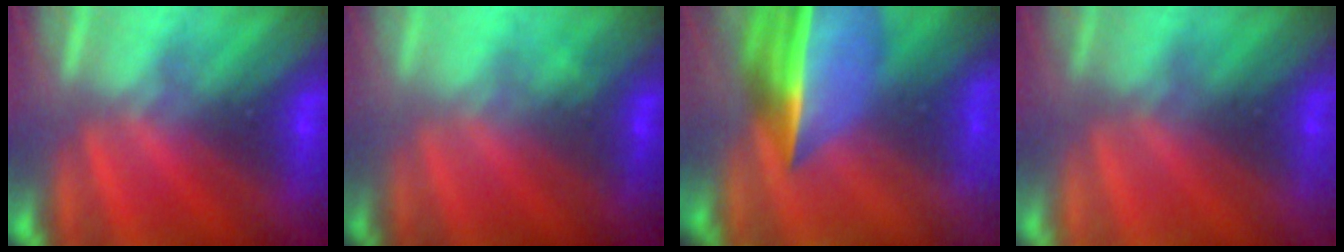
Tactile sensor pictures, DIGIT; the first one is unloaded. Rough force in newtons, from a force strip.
{"total": 1.9}
{"total": 7.3}
{"total": 3.0}